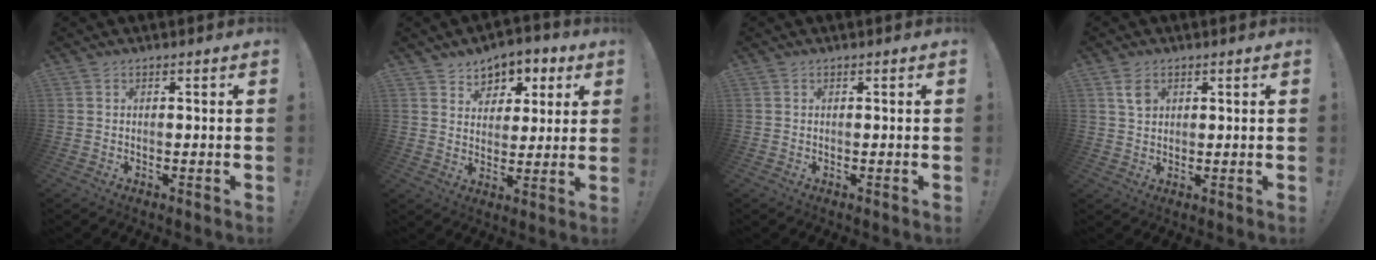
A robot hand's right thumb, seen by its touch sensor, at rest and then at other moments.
{"total": 6.8, "force": [3.3, 5.8, 1.0], "torque": [0.000, -0.028, 0.064]}
{"total": 0.0}
{"total": 3.6, "force": [1.7, 2.5, 2.0], "torque": [-0.018, -0.006, 0.029]}